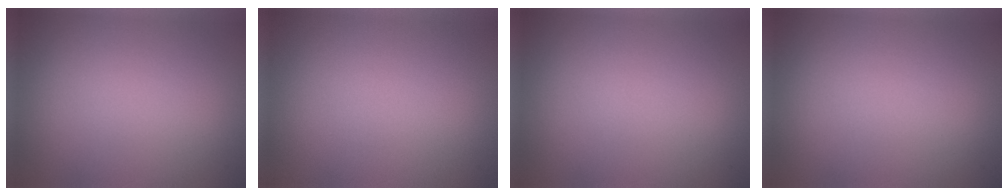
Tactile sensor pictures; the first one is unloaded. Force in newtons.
{"total": 0.0}
{"total": 0.0}
{"total": 0.0}